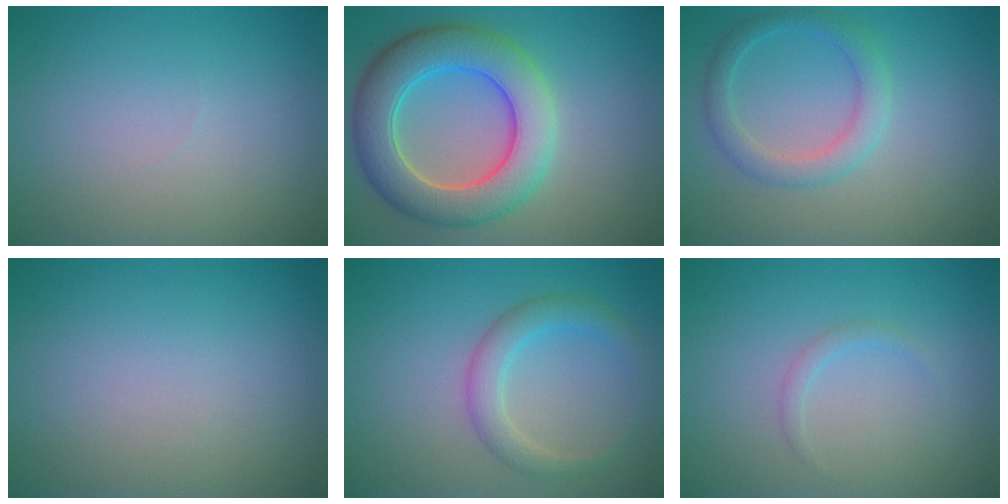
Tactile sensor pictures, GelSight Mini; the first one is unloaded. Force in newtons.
{"total": 8.4, "press": 8.4, "slide": 0.3}
{"total": 2.7, "press": 2.7, "slide": 0.1}
{"total": 0.0}
{"total": 2.9, "press": 2.9, "slide": 0.2}
{"total": 0.9, "press": 0.9, "slide": 0.1}